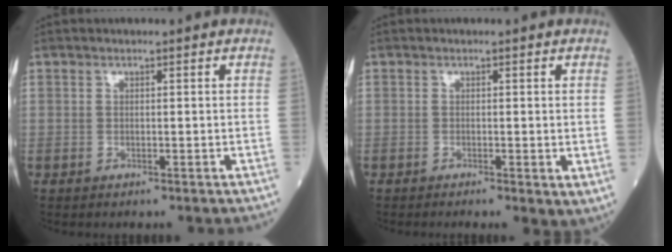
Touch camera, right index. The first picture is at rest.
{"total": 2.3, "force": [-0.5, 0.7, 2.2], "torque": [-0.029, -0.008, -0.009]}